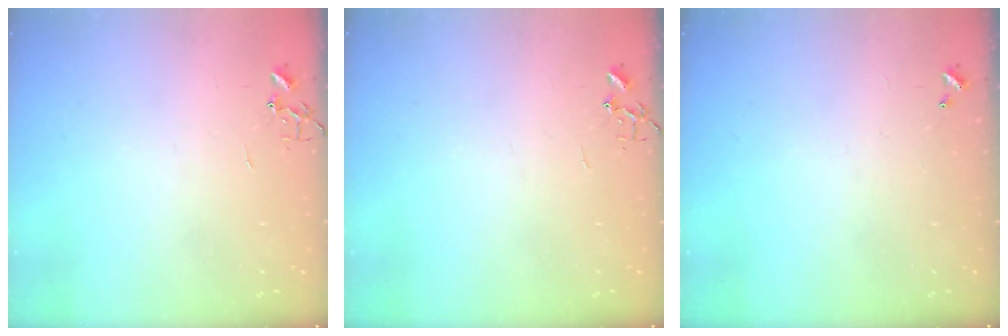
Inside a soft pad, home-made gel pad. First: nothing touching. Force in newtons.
{"total": 0.0}
{"total": 0.0}